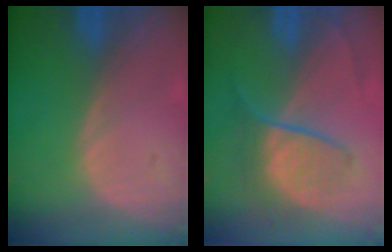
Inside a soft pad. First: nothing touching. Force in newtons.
{"total": 6.3, "press": 6.3, "slide": 0.6}